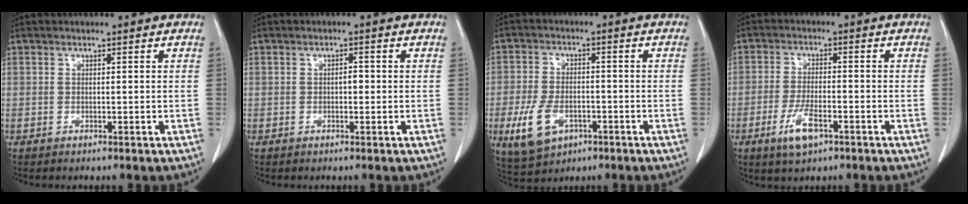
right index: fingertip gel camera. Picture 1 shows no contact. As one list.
[{"total": 1.2, "force": [-0.1, 0.6, 1.1], "torque": [-0.014, 0.003, -0.002]}, {"total": 8.3, "force": [-3.3, 5.0, 5.8], "torque": [-0.132, -0.004, -0.048]}, {"total": 5.7, "force": [-2.9, 1.7, 4.7], "torque": [-0.099, -0.008, -0.048]}]